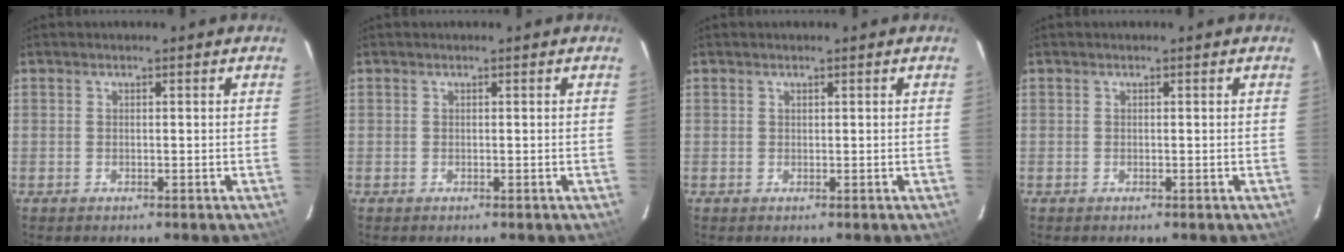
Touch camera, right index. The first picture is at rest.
{"total": 0.0}
{"total": 0.0}
{"total": 0.0}